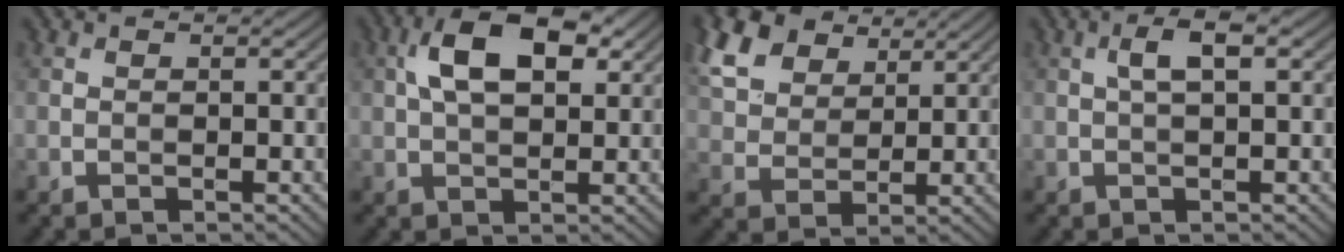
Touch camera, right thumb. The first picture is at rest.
{"total": 8.6, "force": [2.7, 4.4, 6.9], "torque": [-0.129, 0.016, 0.040]}
{"total": 9.9, "force": [5.9, 6.0, 5.3], "torque": [-0.154, 0.021, 0.115]}
{"total": 3.2, "force": [0.8, 0.7, 3.0], "torque": [-0.055, 0.011, 0.013]}